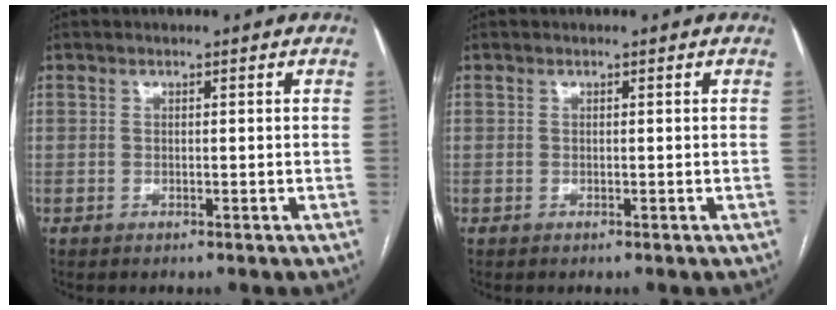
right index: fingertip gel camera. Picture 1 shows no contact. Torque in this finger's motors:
{"motor_torque": [0.00, 0.00, 0.00, 0.00]}